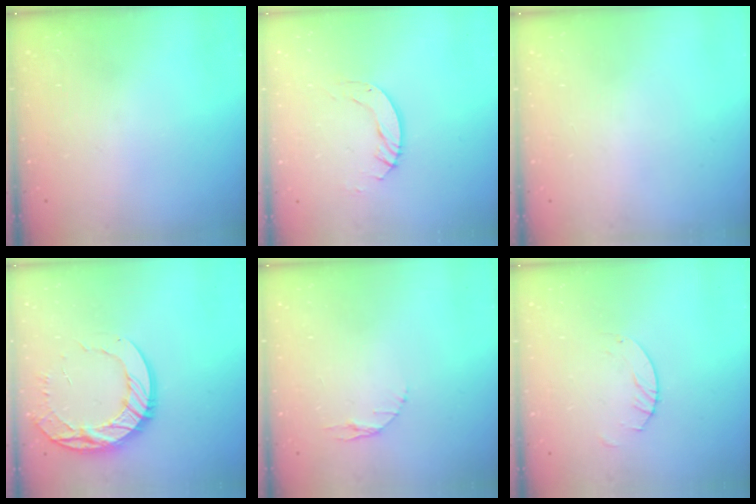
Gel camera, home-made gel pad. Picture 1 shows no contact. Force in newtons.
{"total": 5.6, "press": 5.5, "slide": 0.5}
{"total": 0.0}
{"total": 15.4, "press": 15.3, "slide": 1.3}
{"total": 2.9, "press": 2.9, "slide": 0.4}
{"total": 2.5, "press": 2.5, "slide": 0.1}